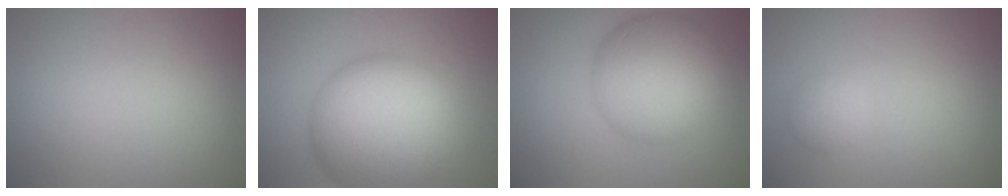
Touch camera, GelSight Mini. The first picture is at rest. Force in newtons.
{"total": 13.3, "press": 13.3, "slide": 0.4}
{"total": 9.2, "press": 9.2, "slide": 0.2}
{"total": 1.5, "press": 1.5, "slide": 0.0}